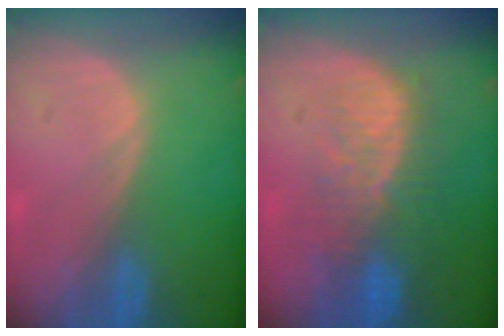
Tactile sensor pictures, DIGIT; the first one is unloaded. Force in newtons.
{"total": 10.1, "press": 8.5, "slide": 5.6}